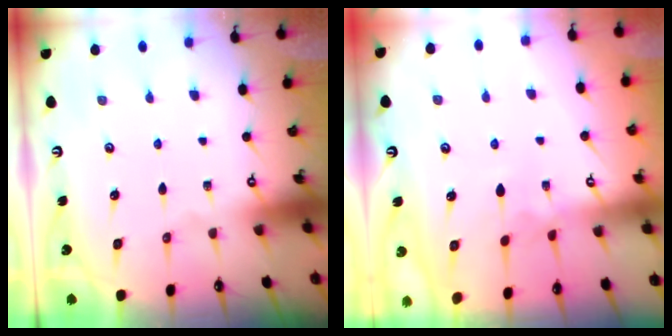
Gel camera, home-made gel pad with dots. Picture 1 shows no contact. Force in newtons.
{"total": 5.8, "press": 5.8, "slide": 0.1}